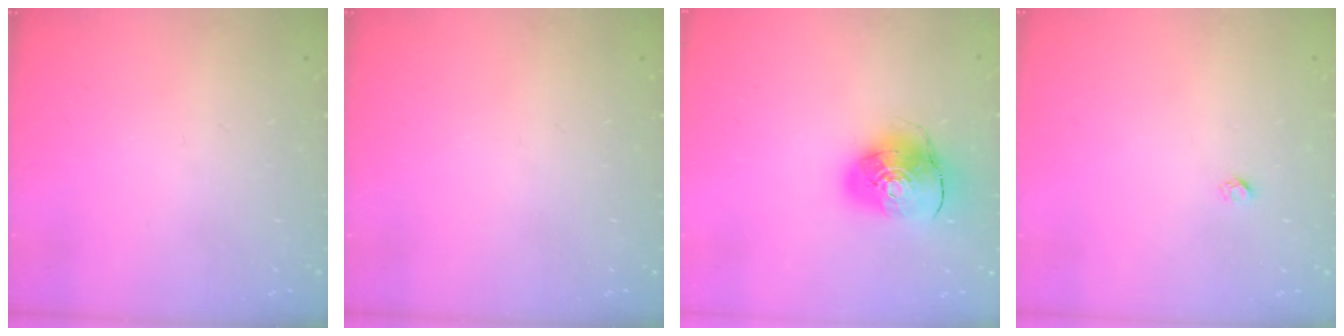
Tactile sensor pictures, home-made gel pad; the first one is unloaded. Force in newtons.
{"total": 0.0}
{"total": 10.4, "press": 10.3, "slide": 1.4}
{"total": 1.9, "press": 1.9, "slide": 0.1}